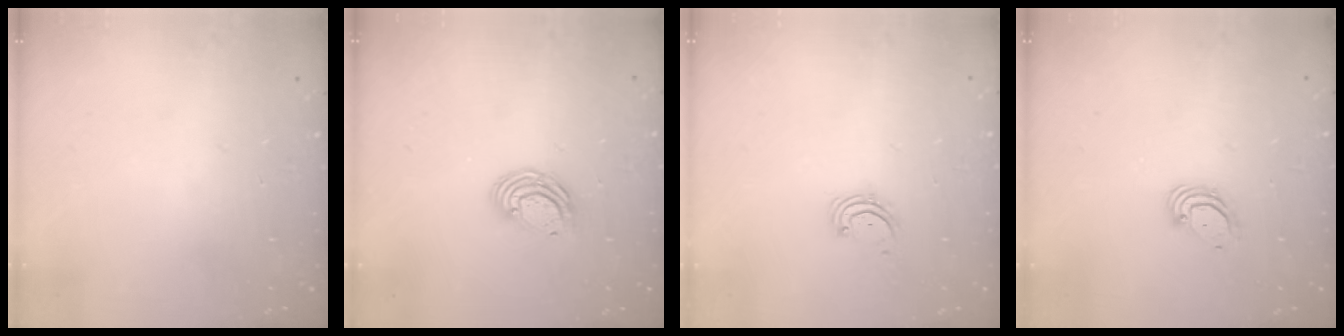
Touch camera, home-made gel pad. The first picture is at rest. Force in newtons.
{"total": 7.5, "press": 7.4, "slide": 1.3}
{"total": 2.1, "press": 2.1, "slide": 0.3}
{"total": 3.8, "press": 3.8, "slide": 0.1}